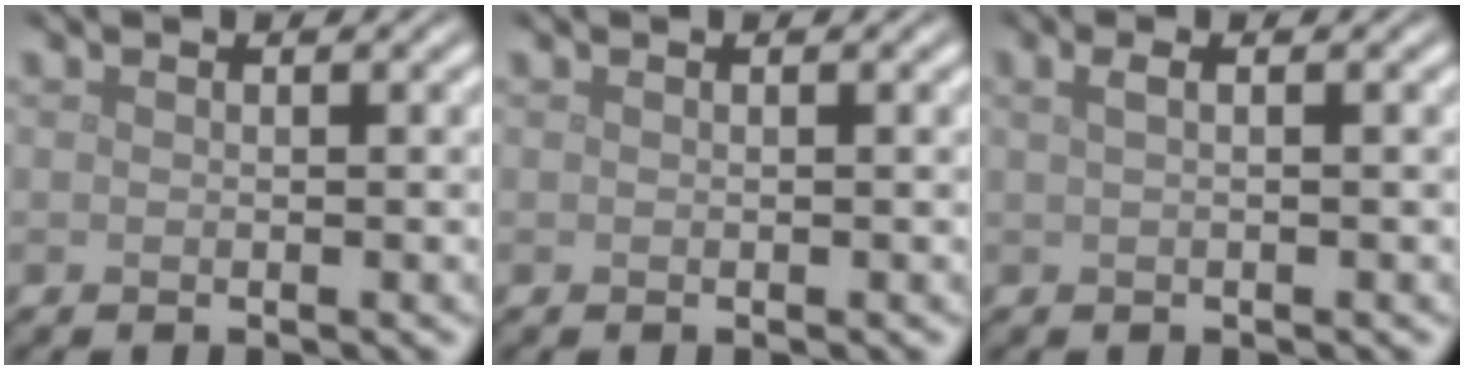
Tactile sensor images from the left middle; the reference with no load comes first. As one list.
[{"total": 0.0}, {"total": 1.6, "force": [0.6, 0.6, 1.4], "torque": [-0.022, 0.003, 0.005]}]